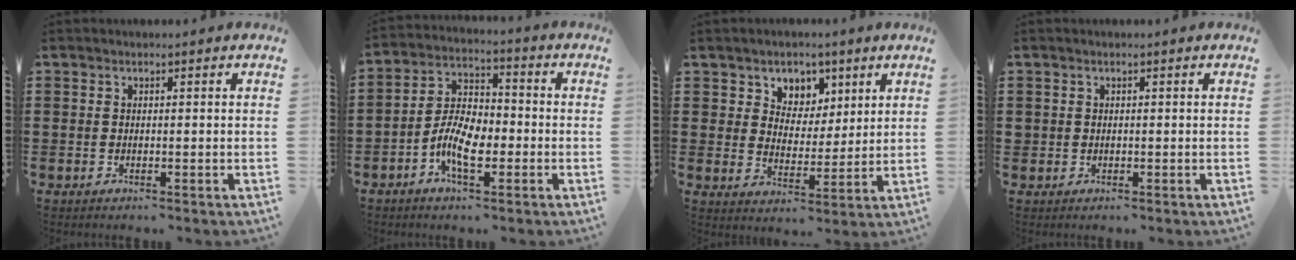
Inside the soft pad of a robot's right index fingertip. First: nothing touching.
{"total": 7.8, "force": [-3.0, 3.8, 6.1], "torque": [-0.138, 0.000, -0.061]}
{"total": 4.6, "force": [2.7, 3.7, 0.1], "torque": [-0.019, 0.000, 0.046]}
{"total": 0.7, "force": [0.2, 0.7, 0.1], "torque": [-0.003, 0.003, 0.004]}